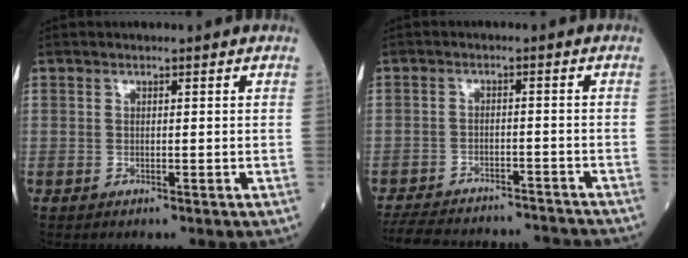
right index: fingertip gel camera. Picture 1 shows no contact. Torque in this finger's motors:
{"motor_torque": [-1.00, -0.93, -1.05, -0.21]}